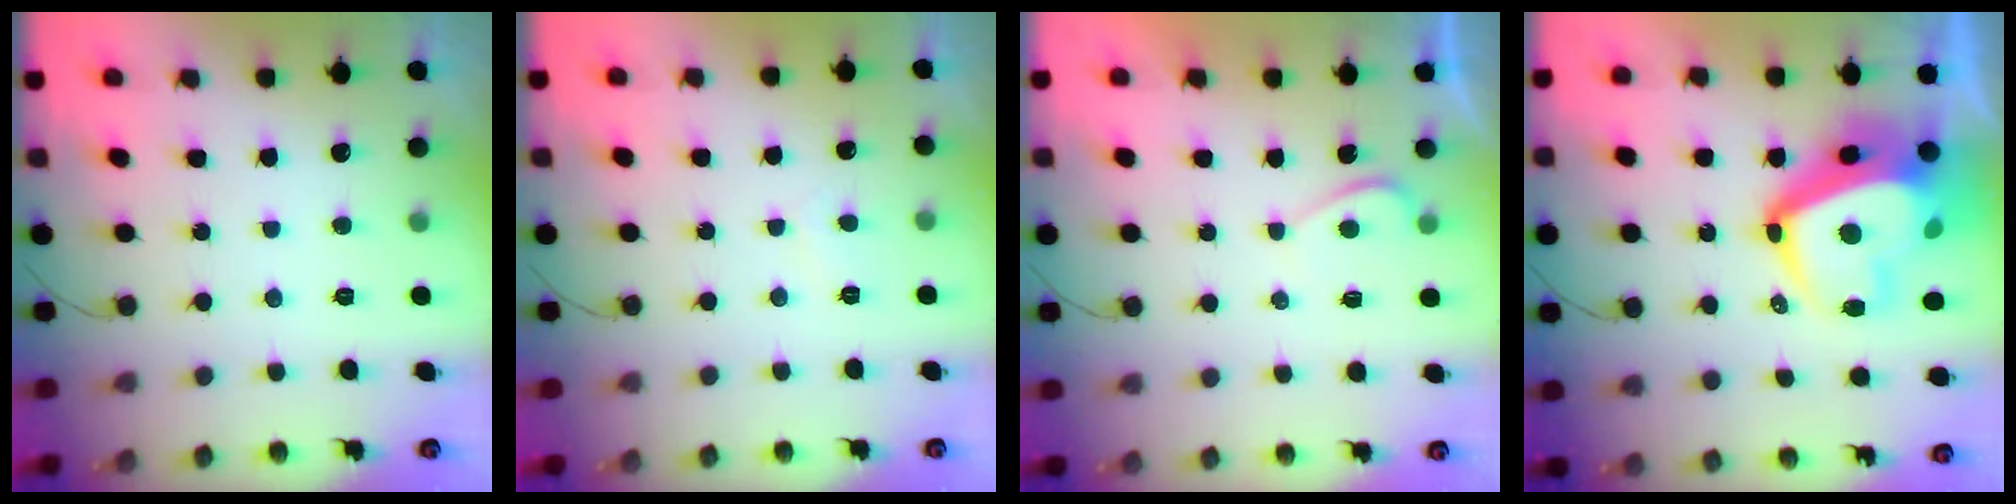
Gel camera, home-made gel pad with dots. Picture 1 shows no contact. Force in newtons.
{"total": 2.7, "press": 2.7, "slide": 0.4}
{"total": 0.6, "press": 0.4, "slide": 0.5}
{"total": 18.7, "press": 18.6, "slide": 2.2}